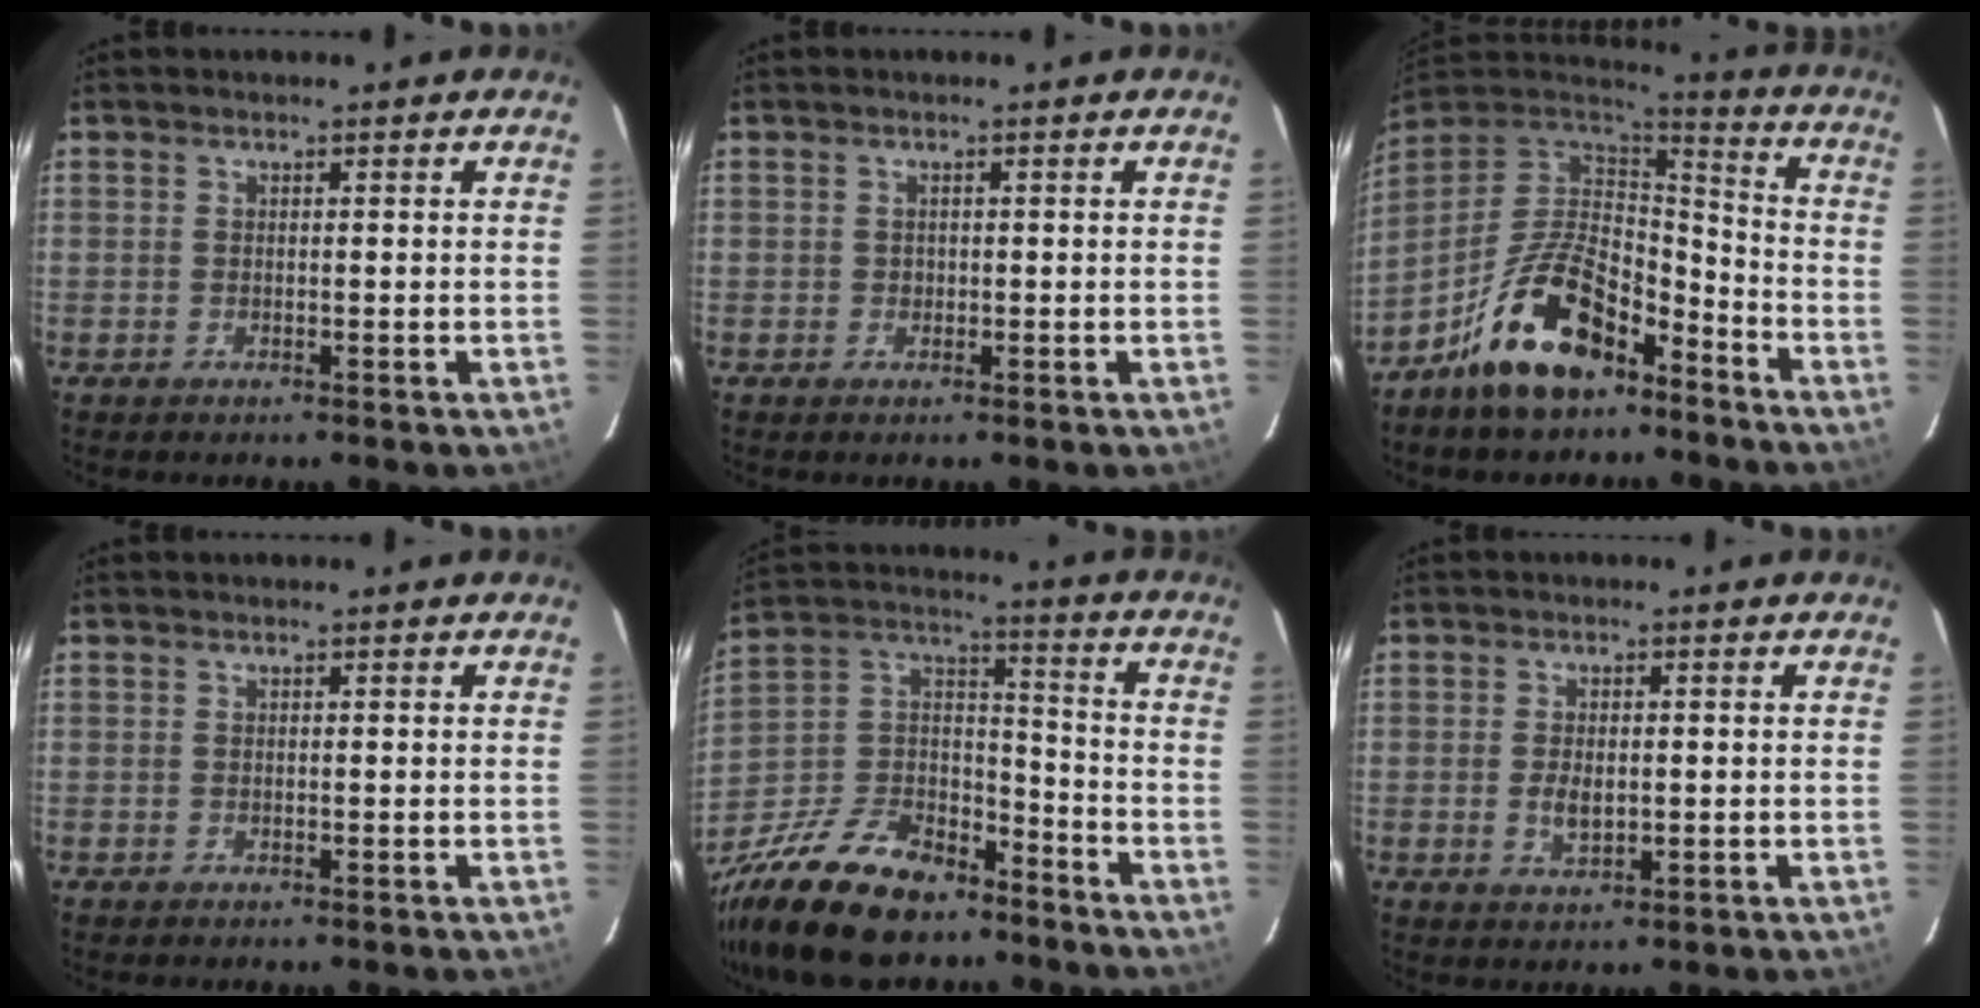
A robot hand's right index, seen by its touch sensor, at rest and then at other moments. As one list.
[{"total": 0.7, "force": [0.0, 0.7, -0.1], "torque": [0.006, 0.001, 0.003]}, {"total": 17.4, "force": [-10.8, 8.3, 10.9], "torque": [-0.215, 0.016, -0.183]}, {"total": 0.0}, {"total": 23.5, "force": [-16.5, 12.1, 11.6], "torque": [-0.267, 0.029, -0.271]}, {"total": 3.7, "force": [-0.4, 2.0, 3.0], "torque": [-0.056, -0.005, -0.003]}]